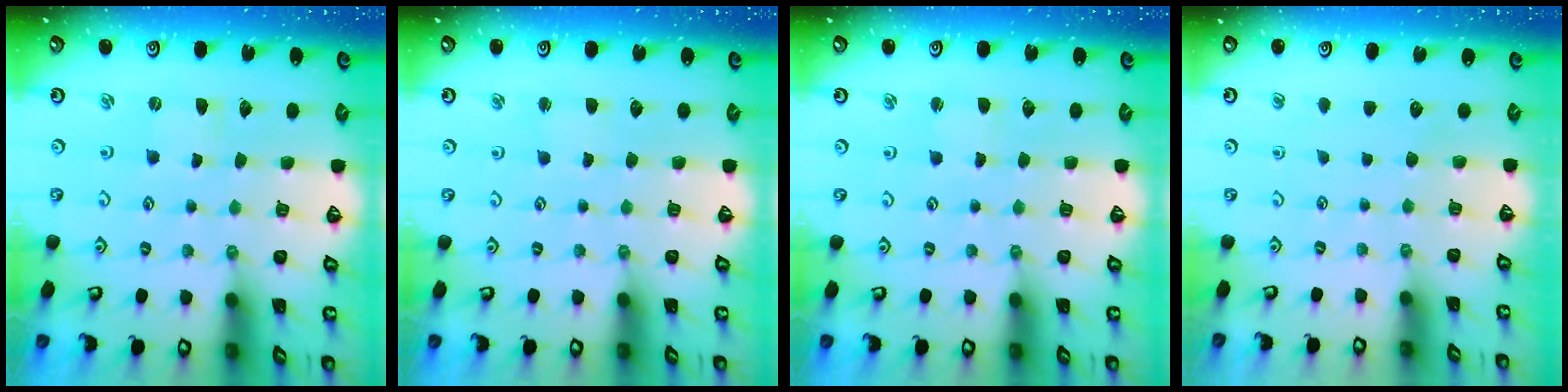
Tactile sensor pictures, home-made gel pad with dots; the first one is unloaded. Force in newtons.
{"total": 1.5, "press": 1.5, "slide": 0.2}
{"total": 1.9, "press": 1.9, "slide": 0.3}
{"total": 0.0}